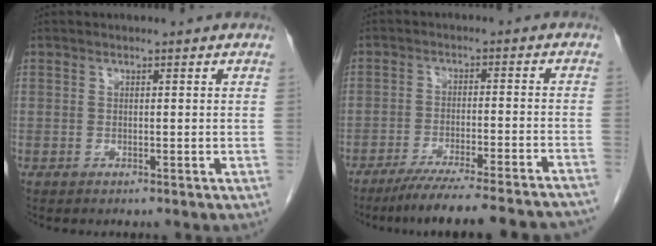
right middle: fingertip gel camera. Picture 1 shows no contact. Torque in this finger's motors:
{"motor_torque": [1.16, -0.98, 0.40, 0.11]}